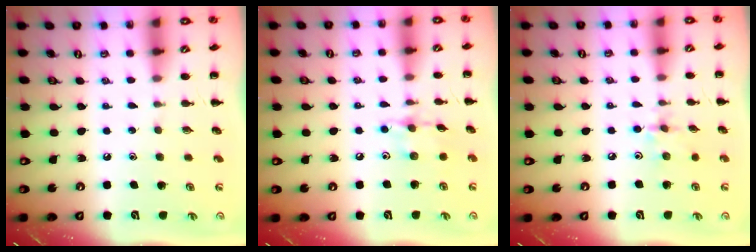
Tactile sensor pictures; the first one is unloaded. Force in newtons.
{"total": 7.9, "press": 7.9, "slide": 0.7}
{"total": 2.9, "press": 2.9, "slide": 0.5}